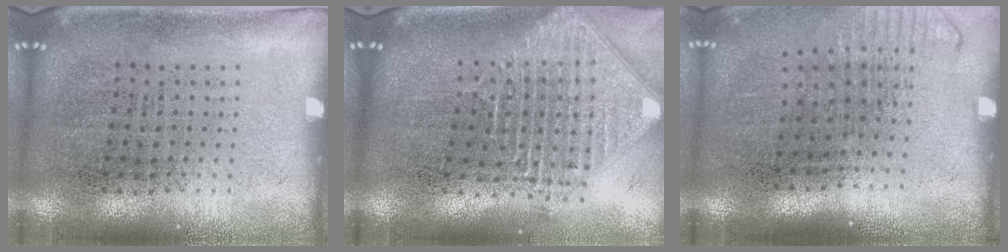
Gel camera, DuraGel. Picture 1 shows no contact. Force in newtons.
{"total": 2.4, "press": 1.8, "slide": 1.5}
{"total": 1.3, "press": 1.0, "slide": 0.7}